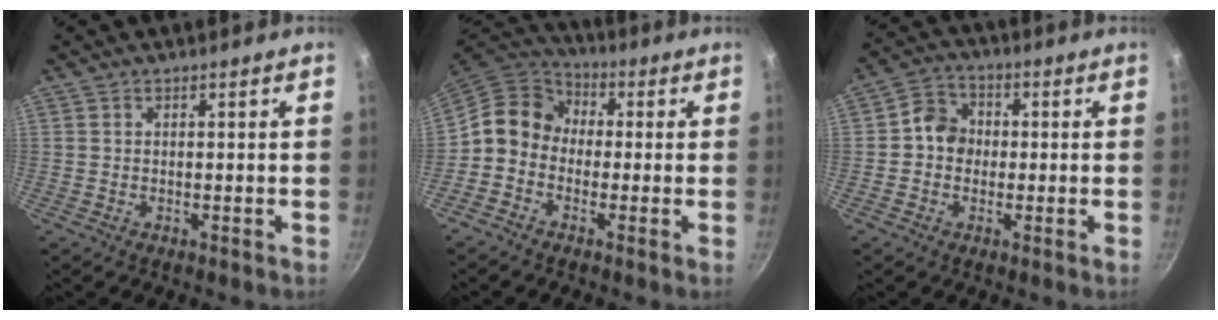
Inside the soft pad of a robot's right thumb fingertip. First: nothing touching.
{"total": 9.1, "force": [-0.8, 7.8, 4.6], "torque": [-0.059, 0.036, -0.042]}
{"total": 6.2, "force": [-0.2, 5.5, 2.9], "torque": [-0.017, 0.016, -0.020]}